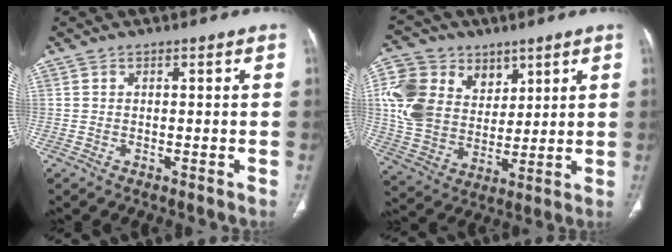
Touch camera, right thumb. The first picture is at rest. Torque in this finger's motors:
{"motor_torque": [-0.24, 0.54, 0.71, 0.78, 0.10]}